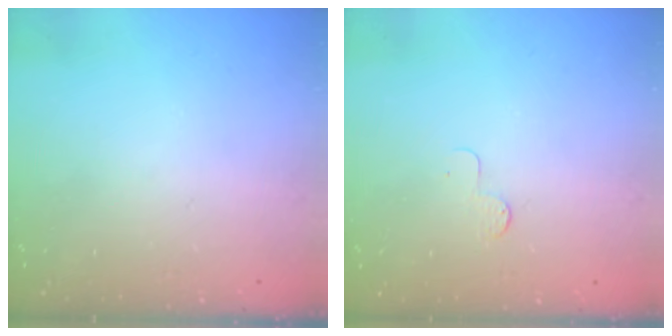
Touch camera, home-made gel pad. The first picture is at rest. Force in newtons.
{"total": 4.2, "press": 4.2, "slide": 0.4}